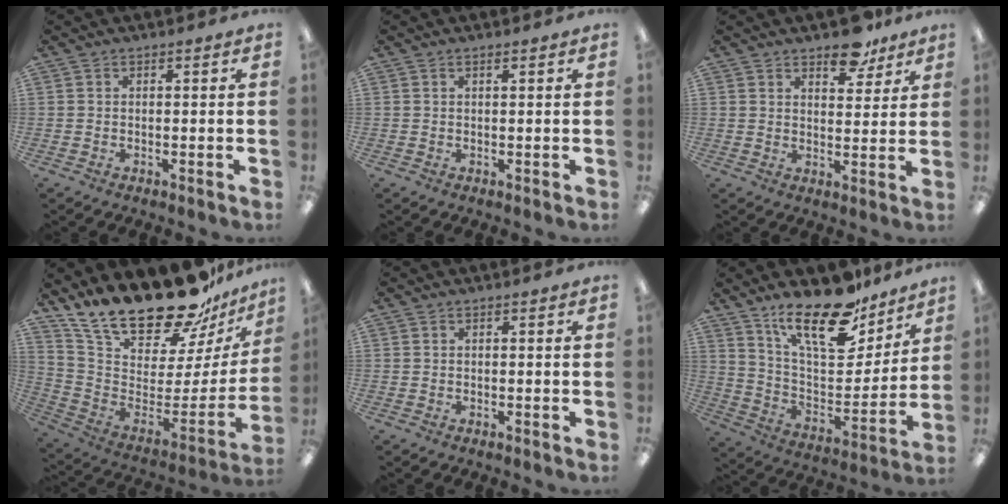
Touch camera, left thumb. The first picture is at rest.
{"total": 0.6, "force": [0.5, 0.1, 0.3], "torque": [-0.007, 0.001, 0.008]}
{"total": 7.8, "force": [6.1, 3.7, 3.3], "torque": [-0.024, -0.036, 0.103]}
{"total": 23.4, "force": [20.1, 6.8, 9.8], "torque": [-0.165, -0.160, 0.360]}
{"total": 0.0}
{"total": 21.9, "force": [15.9, 8.4, 12.5], "torque": [-0.208, -0.102, 0.276]}